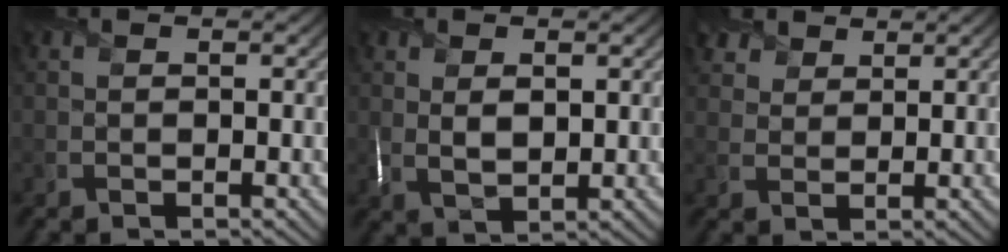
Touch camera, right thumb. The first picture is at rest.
{"total": 3.1, "force": [1.0, 1.6, 2.5], "torque": [-0.054, -0.001, 0.022]}
{"total": 3.6, "force": [2.7, 2.1, 1.0], "torque": [-0.036, -0.002, 0.061]}